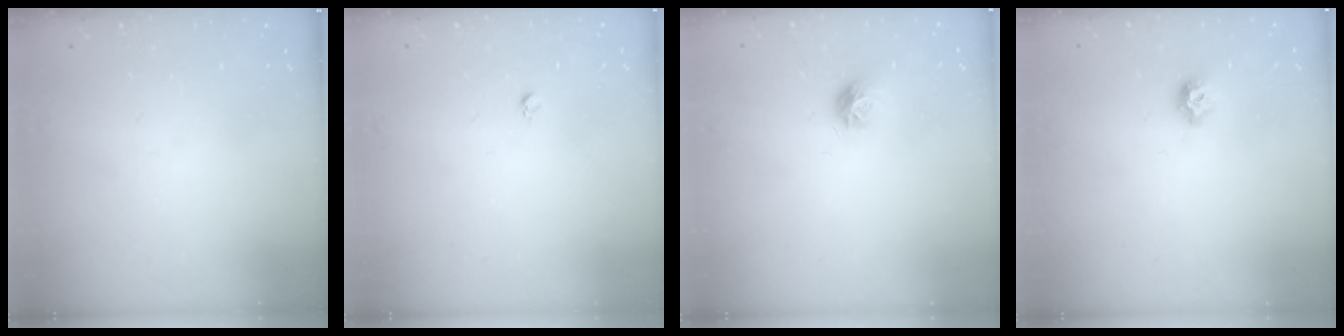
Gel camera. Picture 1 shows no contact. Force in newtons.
{"total": 3.1, "press": 3.1, "slide": 0.3}
{"total": 7.7, "press": 7.7, "slide": 0.2}
{"total": 7.5, "press": 7.4, "slide": 0.8}